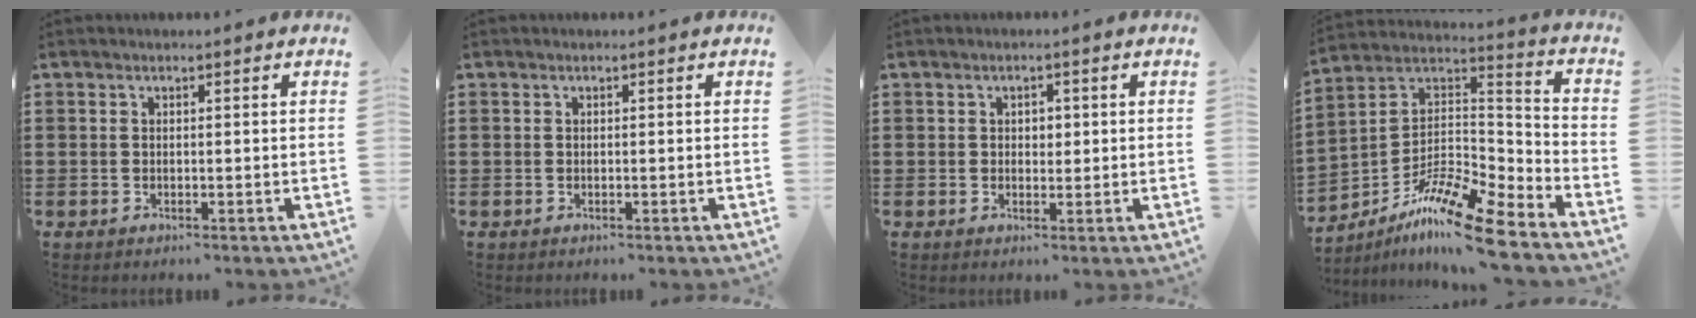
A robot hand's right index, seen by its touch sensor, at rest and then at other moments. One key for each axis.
{"total": 0.0}
{"total": 1.4, "fx": 0.2, "fy": 1.1, "fz": 0.9, "tx": -0.011, "ty": 0.005, "tz": 0.000}
{"total": 13.0, "fx": -10.4, "fy": 1.4, "fz": 7.7, "tx": -0.146, "ty": 0.018, "tz": -0.201}